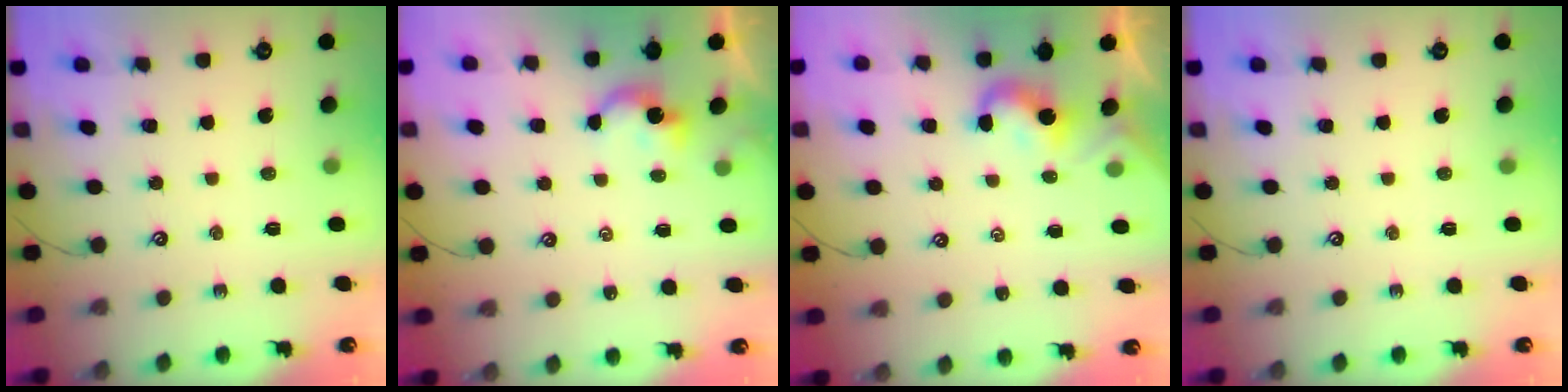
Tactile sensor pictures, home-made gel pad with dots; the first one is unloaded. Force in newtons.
{"total": 0.9, "press": 0.8, "slide": 0.4}
{"total": 0.5, "press": 0.4, "slide": 0.3}
{"total": 0.0}